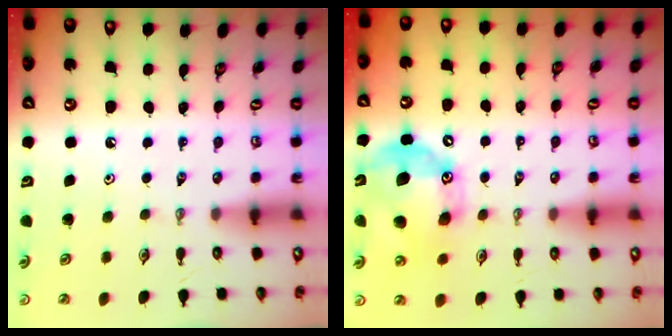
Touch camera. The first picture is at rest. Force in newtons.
{"total": 17.5, "press": 17.5, "slide": 0.4}